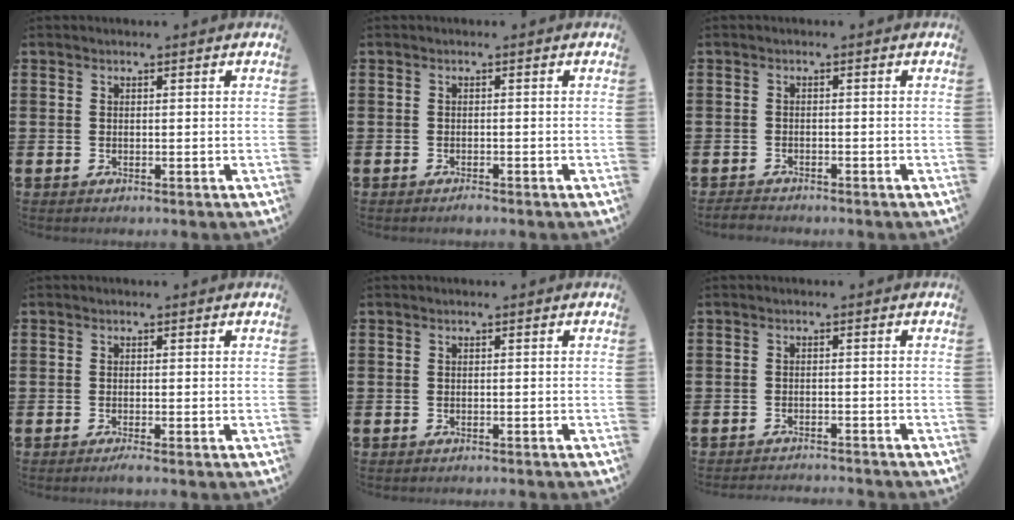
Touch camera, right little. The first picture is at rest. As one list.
[{"total": 0.6, "force": [-0.5, 0.1, 0.2], "torque": [-0.005, -0.004, -0.011]}, {"total": 1.0, "force": [-0.9, 0.2, 0.2], "torque": [-0.006, 0.001, -0.020]}, {"total": 0.8, "force": [-0.5, 0.0, 0.6], "torque": [-0.010, -0.003, -0.010]}, {"total": 0.0}, {"total": 1.3, "force": [-1.3, -0.1, -0.1], "torque": [-0.001, 0.005, -0.028]}]